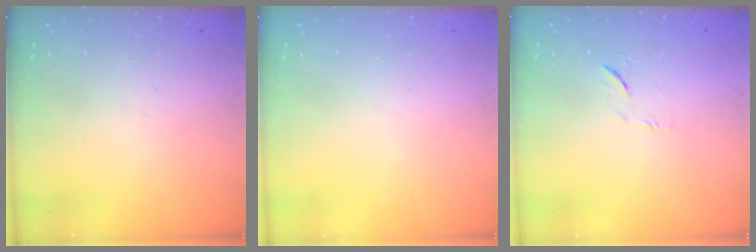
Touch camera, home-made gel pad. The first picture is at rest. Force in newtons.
{"total": 0.0}
{"total": 6.4, "press": 6.4, "slide": 0.6}